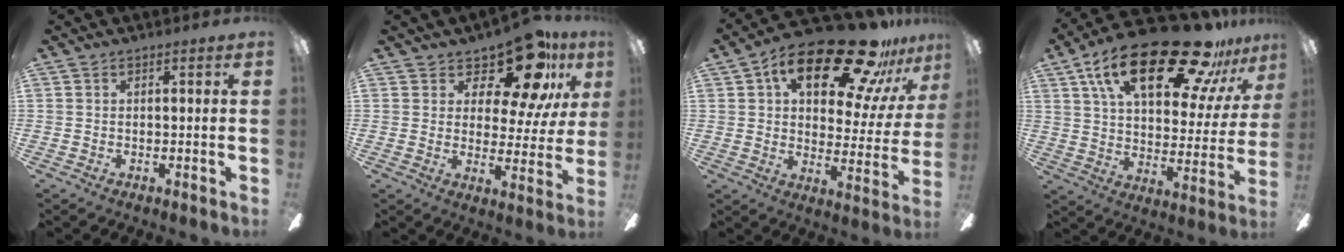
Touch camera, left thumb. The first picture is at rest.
{"total": 15.0, "force": [10.8, 6.2, 8.5], "torque": [-0.130, -0.074, 0.187]}
{"total": 24.6, "force": [15.2, 10.6, 16.3], "torque": [-0.243, -0.091, 0.248]}
{"total": 28.1, "force": [17.0, 11.4, 19.3], "torque": [-0.303, -0.095, 0.275]}